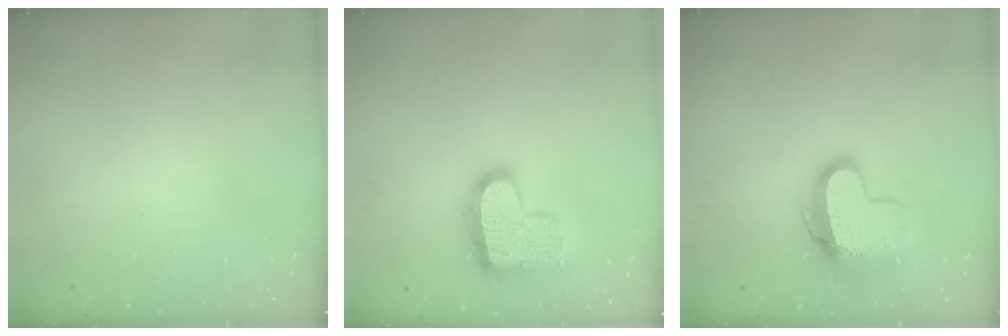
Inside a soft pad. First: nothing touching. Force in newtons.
{"total": 17.7, "press": 17.7, "slide": 1.2}
{"total": 13.1, "press": 13.0, "slide": 1.1}